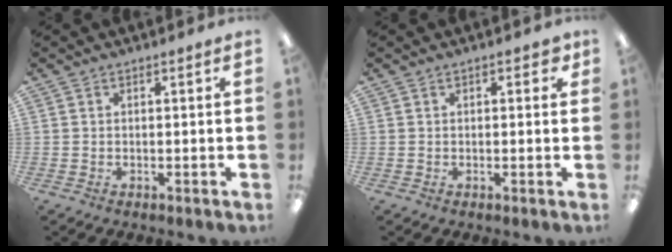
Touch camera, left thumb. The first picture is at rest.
{"total": 2.3, "force": [0.9, 1.3, 1.7], "torque": [-0.020, 0.002, 0.011]}